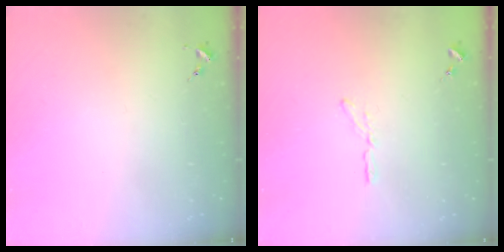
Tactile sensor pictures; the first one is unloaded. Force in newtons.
{"total": 3.2, "press": 3.2, "slide": 0.3}